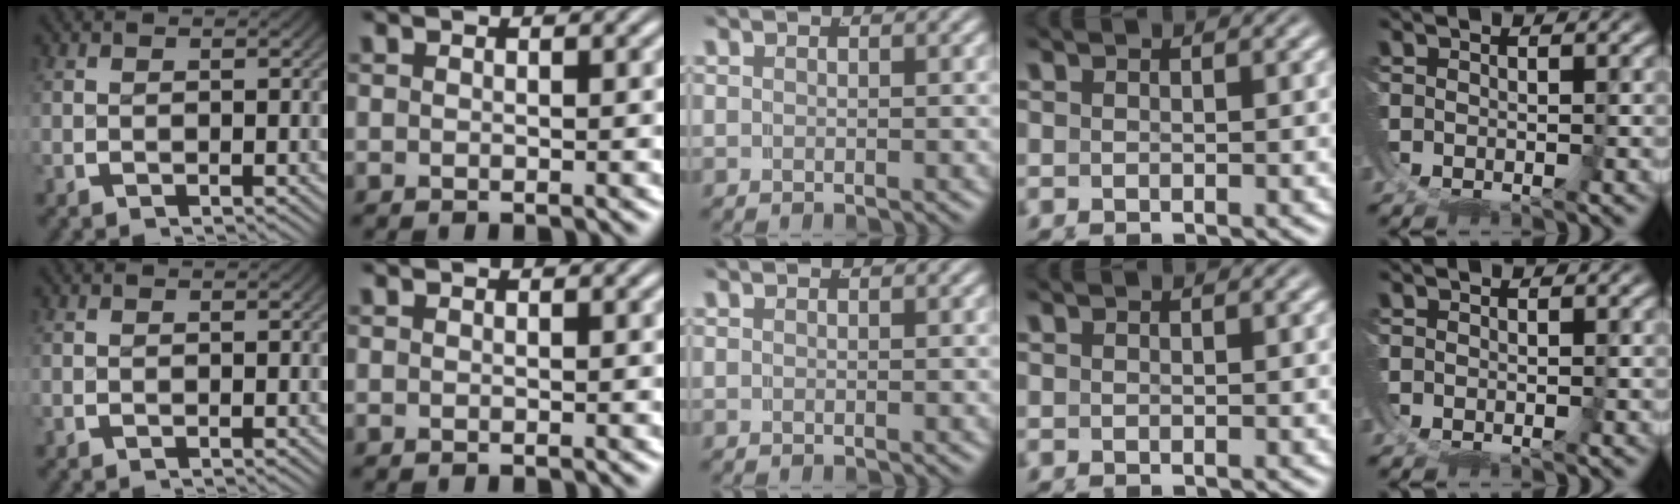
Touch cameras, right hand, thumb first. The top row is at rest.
{}